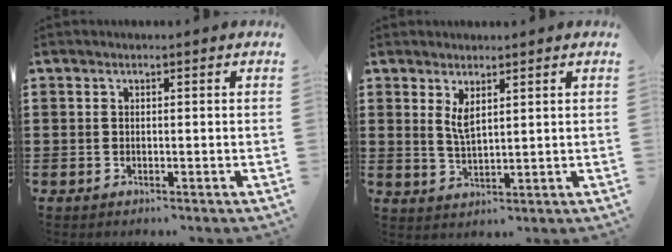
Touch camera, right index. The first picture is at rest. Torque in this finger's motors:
{"motor_torque": [0.04, 0.03, 0.16, 0.05]}